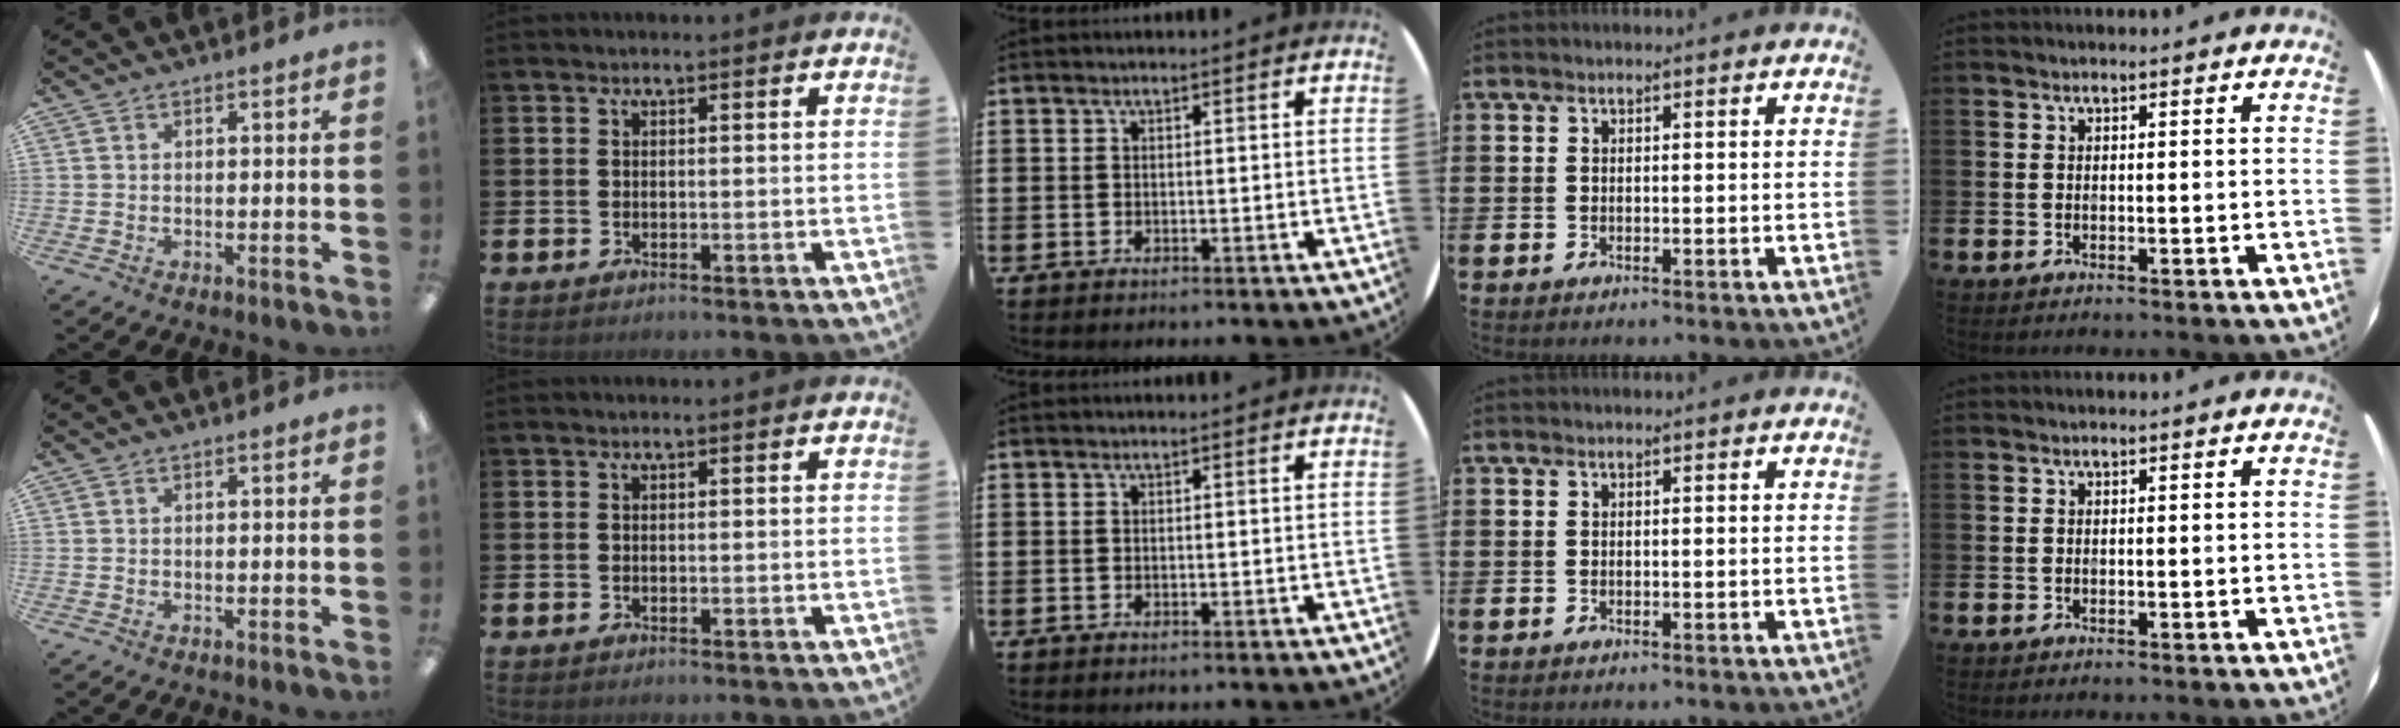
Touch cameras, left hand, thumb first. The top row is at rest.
{}